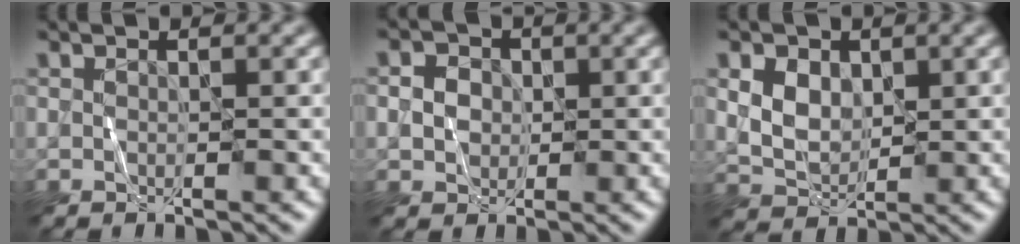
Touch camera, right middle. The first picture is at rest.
{"total": 2.4, "force": [0.3, 2.1, 1.1], "torque": [-0.022, 0.002, 0.004]}
{"total": 2.9, "force": [0.7, 2.2, 1.8], "torque": [-0.040, -0.003, 0.015]}